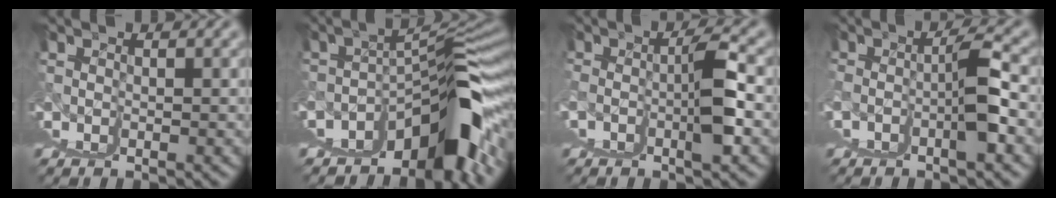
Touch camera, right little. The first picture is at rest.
{"total": 11.1, "force": [-0.8, 1.7, 10.9], "torque": [-0.110, 0.031, -0.003]}
{"total": 2.7, "force": [0.0, -0.6, 2.6], "torque": [-0.062, 0.002, 0.007]}
{"total": 2.2, "force": [-0.1, -0.9, 2.0], "torque": [-0.054, 0.006, 0.001]}